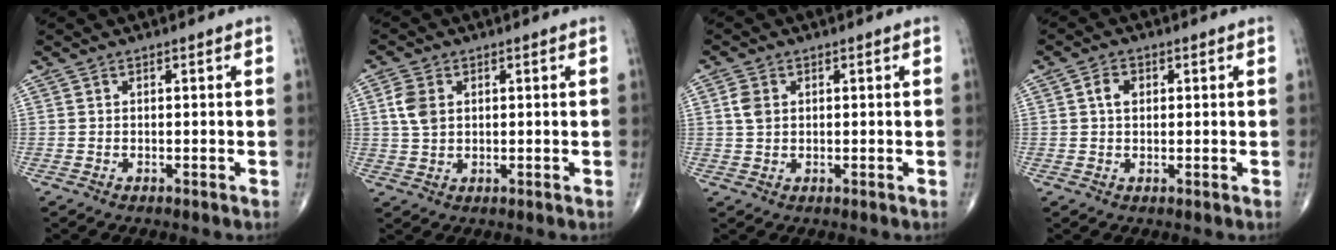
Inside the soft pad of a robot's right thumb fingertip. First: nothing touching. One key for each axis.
{"total": 4.7, "fx": 1.2, "fy": 3.3, "fz": 3.2, "tx": -0.061, "ty": 0.001, "tz": 0.024}
{"total": 2.3, "fx": 0.4, "fy": 1.7, "fz": 1.4, "tx": -0.024, "ty": 0.003, "tz": 0.008}
{"total": 3.1, "fx": 0.7, "fy": 2.2, "fz": 2.1, "tx": -0.032, "ty": 0.005, "tz": 0.010}